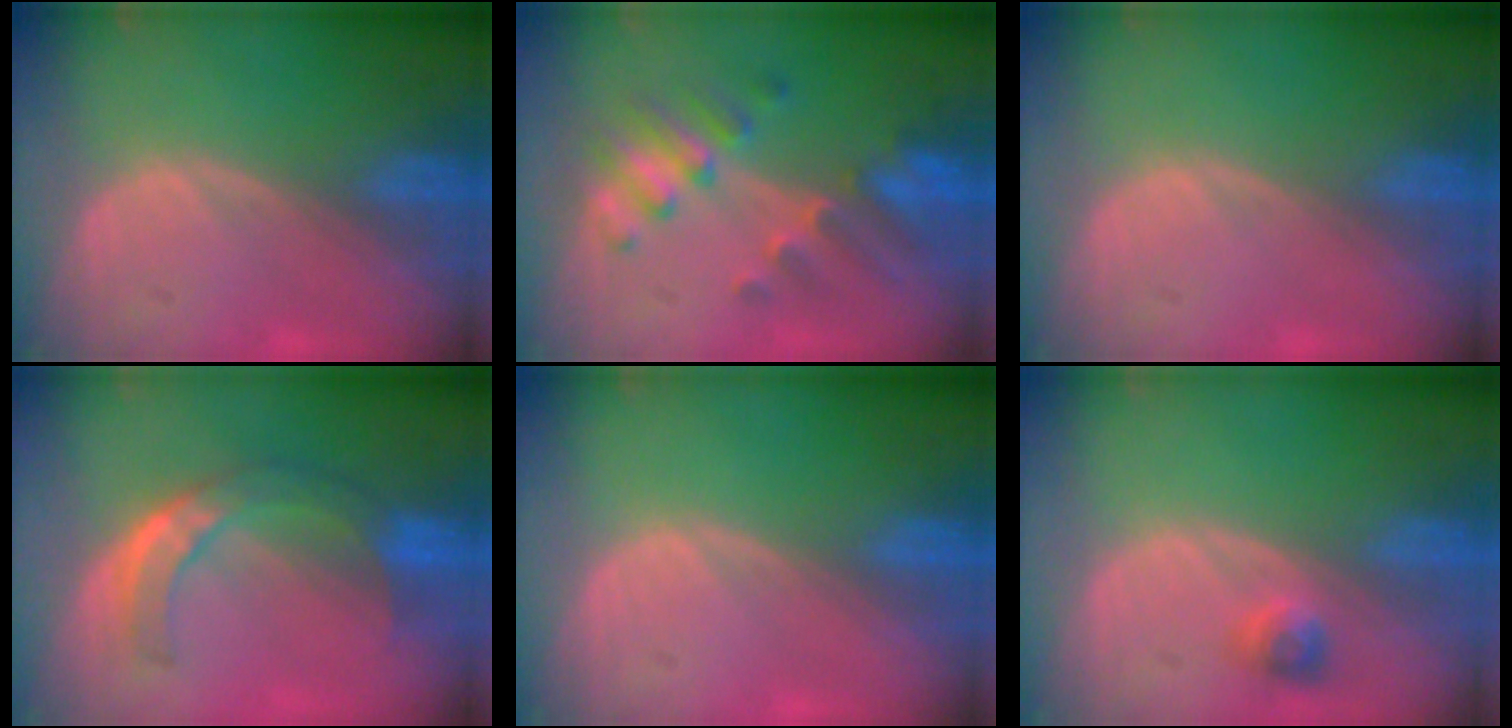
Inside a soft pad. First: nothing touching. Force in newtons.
{"total": 7.6, "press": 7.1, "slide": 2.8}
{"total": 0.0}
{"total": 7.7, "press": 6.6, "slide": 4.0}
{"total": 0.0}
{"total": 2.3, "press": 2.2, "slide": 0.7}